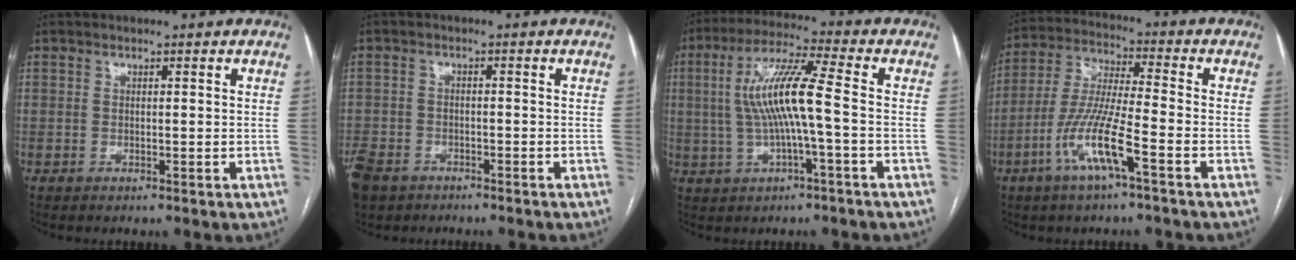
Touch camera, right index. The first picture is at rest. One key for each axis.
{"total": 10.0, "fx": -6.6, "fy": 6.5, "fz": 4.0, "tx": -0.114, "ty": -0.004, "tz": -0.107}
{"total": 10.6, "fx": -0.4, "fy": 0.5, "fz": 10.6, "tx": -0.210, "ty": 0.019, "tz": -0.009}
{"total": 11.3, "fx": -5.2, "fy": 0.7, "fz": 10.0, "tx": -0.211, "ty": -0.003, "tz": -0.105}